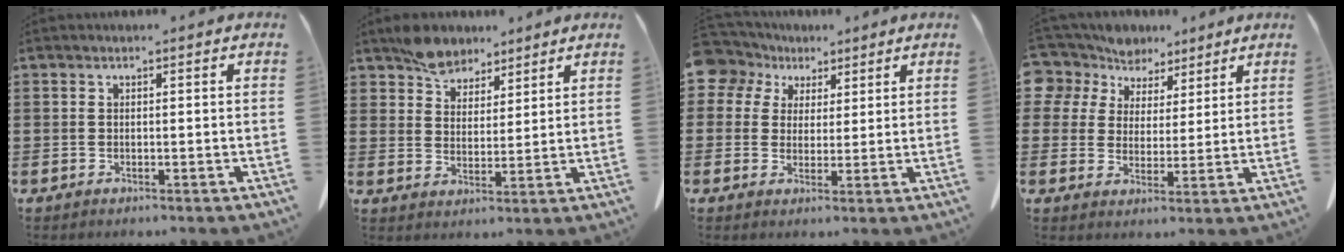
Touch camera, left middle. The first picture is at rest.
{"total": 5.8, "force": [5.0, 2.8, 0.9], "torque": [-0.036, -0.003, 0.098]}
{"total": 6.3, "force": [3.7, 4.9, 1.3], "torque": [-0.051, -0.002, 0.069]}
{"total": 6.8, "force": [5.3, 4.3, 0.3], "torque": [-0.049, -0.017, 0.099]}